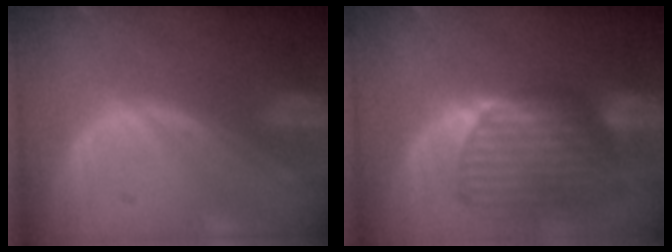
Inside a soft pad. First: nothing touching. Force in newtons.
{"total": 9.4, "press": 8.3, "slide": 4.2}